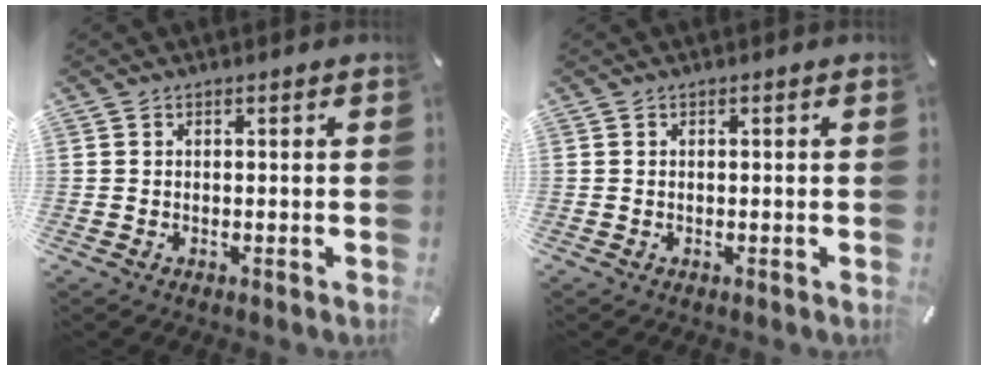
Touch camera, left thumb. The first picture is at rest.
{"total": 0.0}